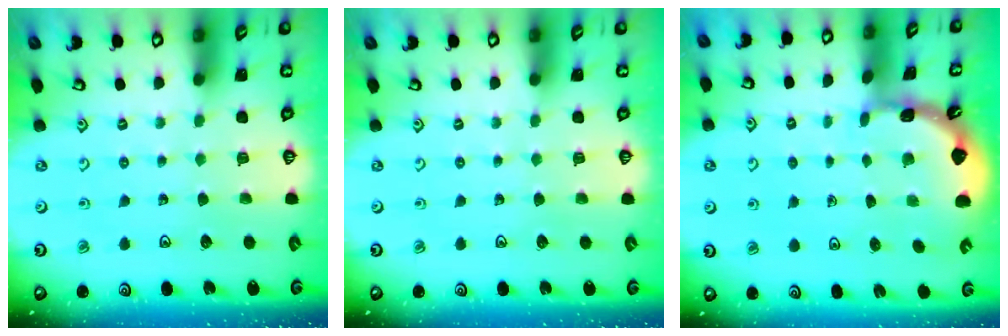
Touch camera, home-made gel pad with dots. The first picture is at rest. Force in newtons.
{"total": 0.0}
{"total": 1.6, "press": 1.6, "slide": 0.2}